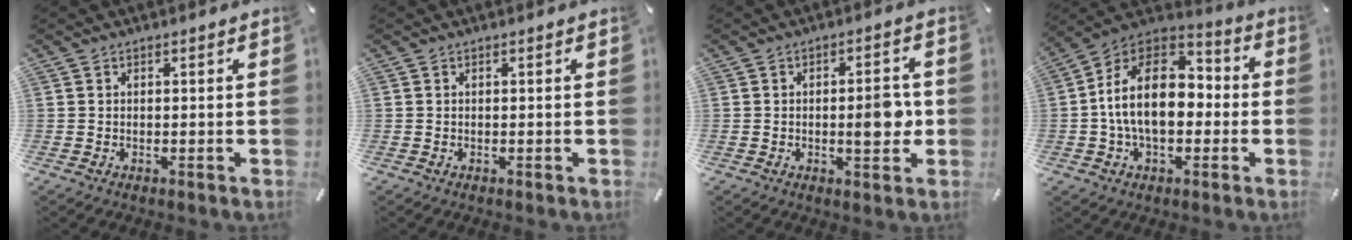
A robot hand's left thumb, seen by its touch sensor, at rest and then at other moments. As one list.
[{"total": 0.0}, {"total": 7.3, "force": [-0.3, 3.1, 6.6], "torque": [-0.082, -0.004, -0.010]}, {"total": 17.9, "force": [-1.4, 12.0, 13.3], "torque": [-0.249, 0.020, -0.030]}]